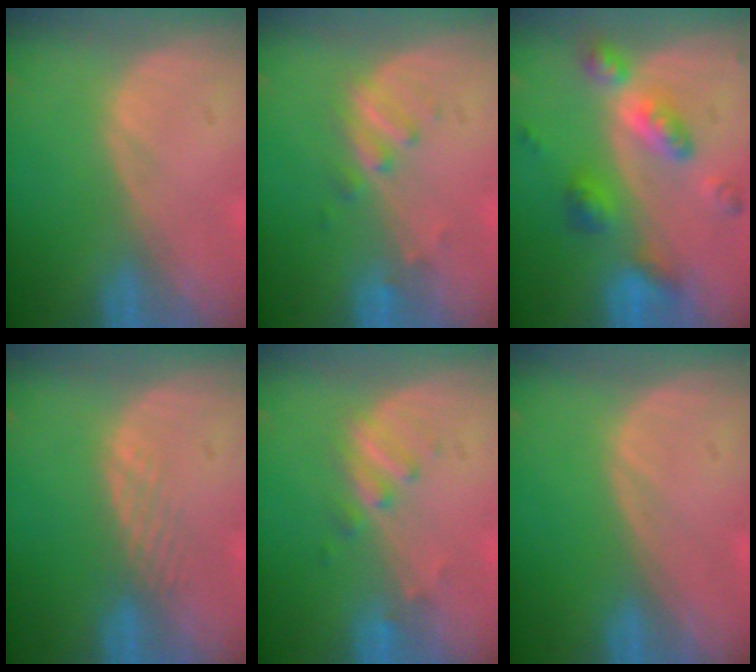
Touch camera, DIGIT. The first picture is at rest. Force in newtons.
{"total": 2.7, "press": 2.7, "slide": 0.5}
{"total": 7.4, "press": 7.4, "slide": 0.5}
{"total": 1.6, "press": 1.6, "slide": 0.1}
{"total": 2.7, "press": 2.7, "slide": 0.5}
{"total": 0.0}